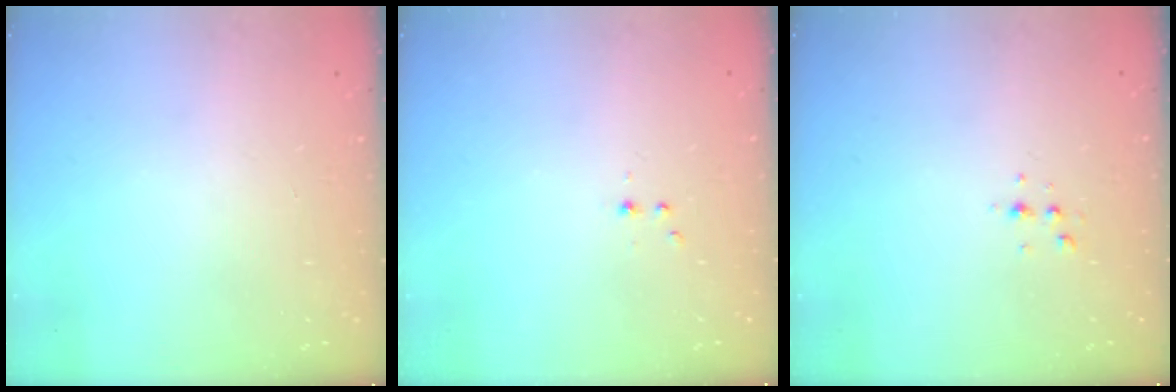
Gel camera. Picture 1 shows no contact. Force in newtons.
{"total": 2.2, "press": 1.9, "slide": 1.2}
{"total": 3.7, "press": 3.2, "slide": 1.7}